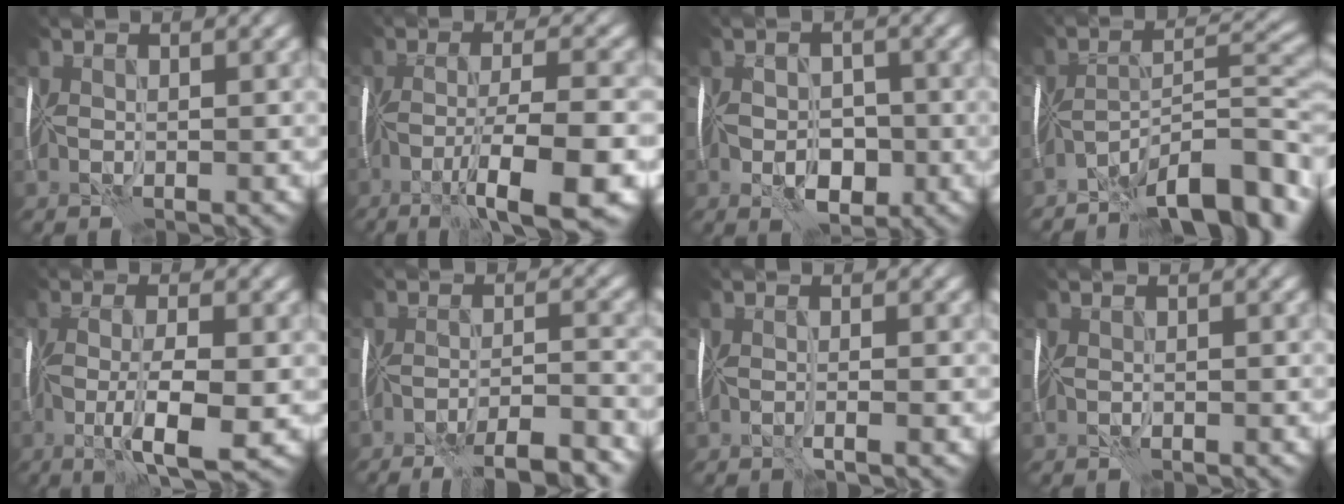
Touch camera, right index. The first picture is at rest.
{"total": 9.9, "force": [-5.0, 1.6, 8.3], "torque": [-0.132, 0.000, -0.088]}
{"total": 3.6, "force": [-1.5, 2.1, 2.5], "torque": [-0.032, 0.002, -0.031]}
{"total": 10.5, "force": [-7.4, 2.7, 6.9], "torque": [-0.087, 0.016, -0.138]}
{"total": 5.8, "force": [-1.7, 1.1, 5.5], "torque": [-0.102, 0.002, -0.036]}
{"total": 7.9, "force": [-6.3, 1.2, 4.6], "torque": [-0.060, -0.005, -0.089]}
{"total": 1.1, "force": [-0.6, -0.7, 0.6], "torque": [-0.006, -0.003, -0.019]}
{"total": 0.8, "force": [-0.6, -0.4, -0.2], "torque": [0.004, 0.000, -0.016]}